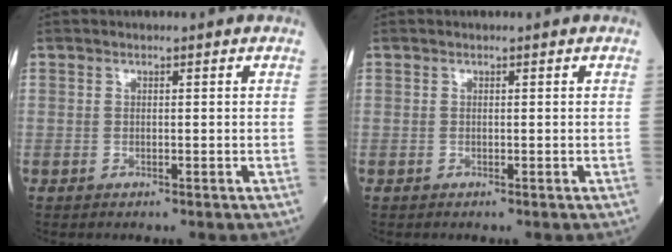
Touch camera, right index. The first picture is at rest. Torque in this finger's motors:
{"motor_torque": [0.02, 0.01, 0.01, 0.00]}